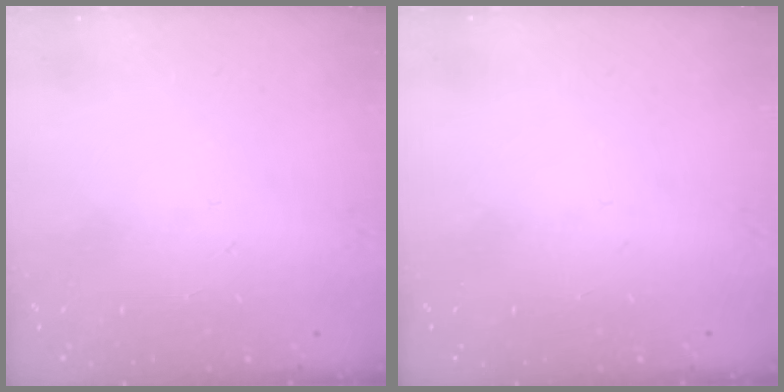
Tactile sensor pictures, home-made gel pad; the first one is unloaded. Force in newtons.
{"total": 0.0}